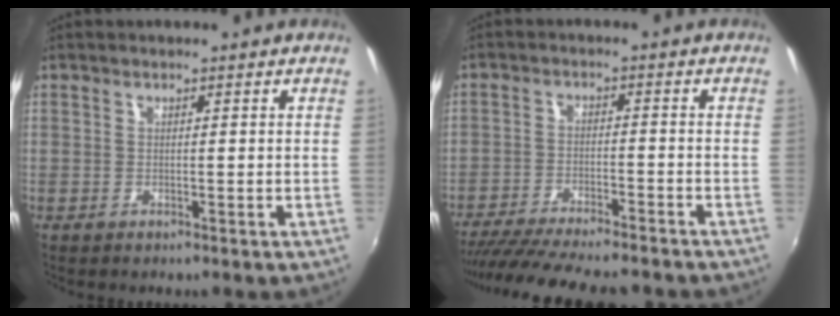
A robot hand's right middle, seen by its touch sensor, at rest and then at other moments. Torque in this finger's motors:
{"motor_torque": [1.08, -1.06, 0.25, 0.17]}